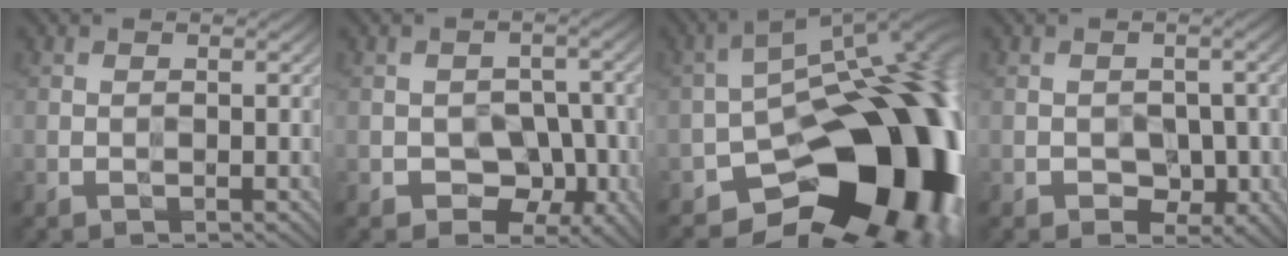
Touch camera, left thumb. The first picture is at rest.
{"total": 6.1, "force": [-2.1, 4.5, 3.5], "torque": [-0.047, -0.004, -0.038]}
{"total": 20.9, "force": [-9.2, 12.0, 14.5], "torque": [-0.154, -0.011, -0.132]}
{"total": 3.8, "force": [-1.1, 2.8, 2.3], "torque": [-0.032, -0.010, -0.019]}